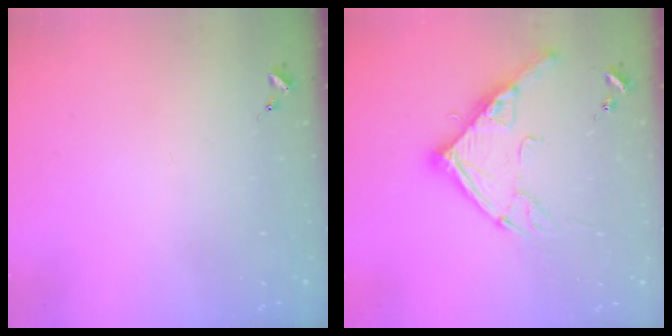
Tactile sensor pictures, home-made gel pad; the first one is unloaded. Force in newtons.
{"total": 14.5, "press": 14.4, "slide": 1.4}